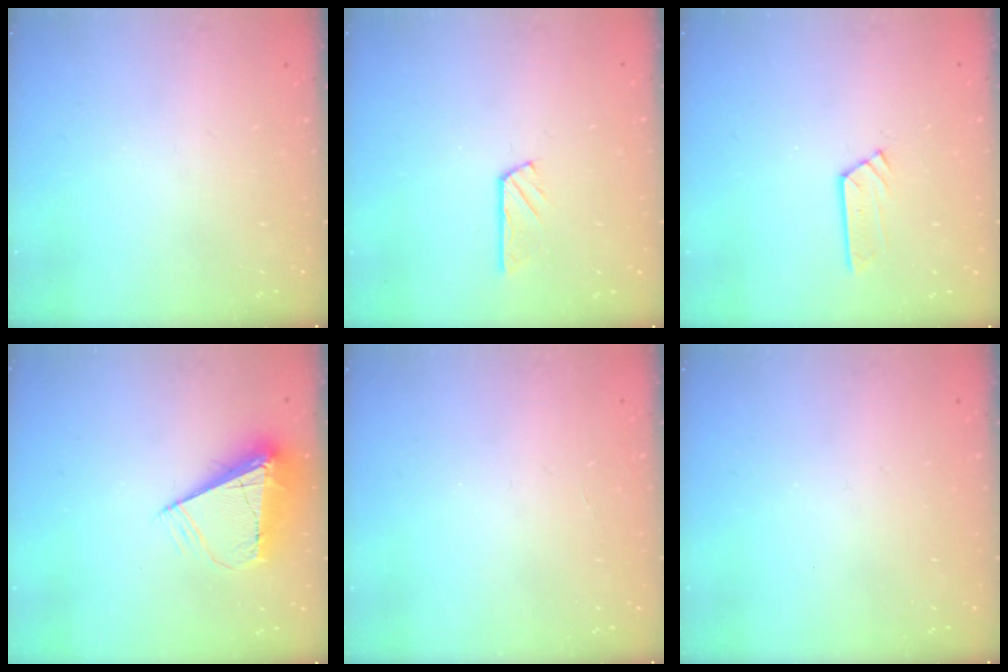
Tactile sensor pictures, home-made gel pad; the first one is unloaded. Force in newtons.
{"total": 3.1, "press": 3.1, "slide": 0.3}
{"total": 3.3, "press": 3.3, "slide": 0.4}
{"total": 10.5, "press": 10.5, "slide": 1.2}
{"total": 0.0}
{"total": 0.0}